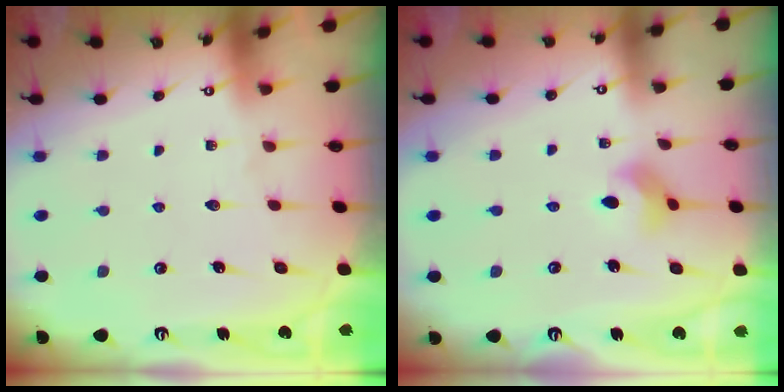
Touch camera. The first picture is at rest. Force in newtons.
{"total": 5.2, "press": 5.2, "slide": 0.6}